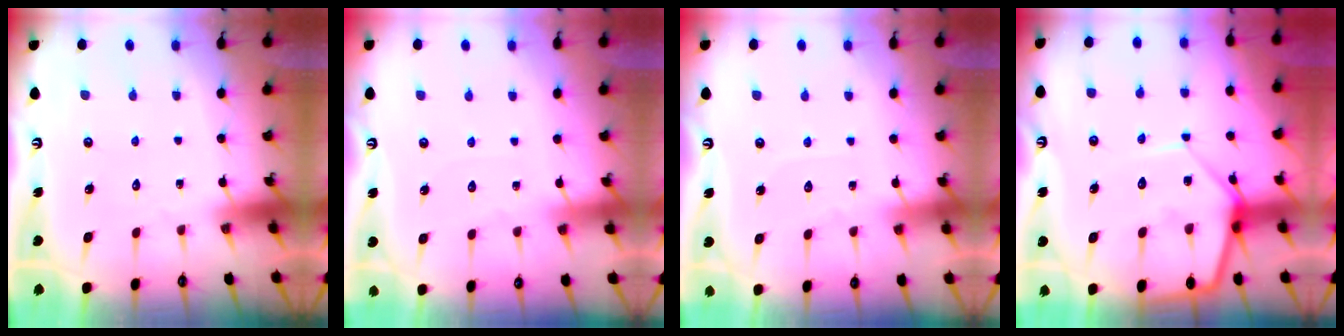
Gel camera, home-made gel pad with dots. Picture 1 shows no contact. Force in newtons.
{"total": 2.3, "press": 2.3, "slide": 0.3}
{"total": 3.3, "press": 3.3, "slide": 0.3}
{"total": 10.4, "press": 10.4, "slide": 0.8}